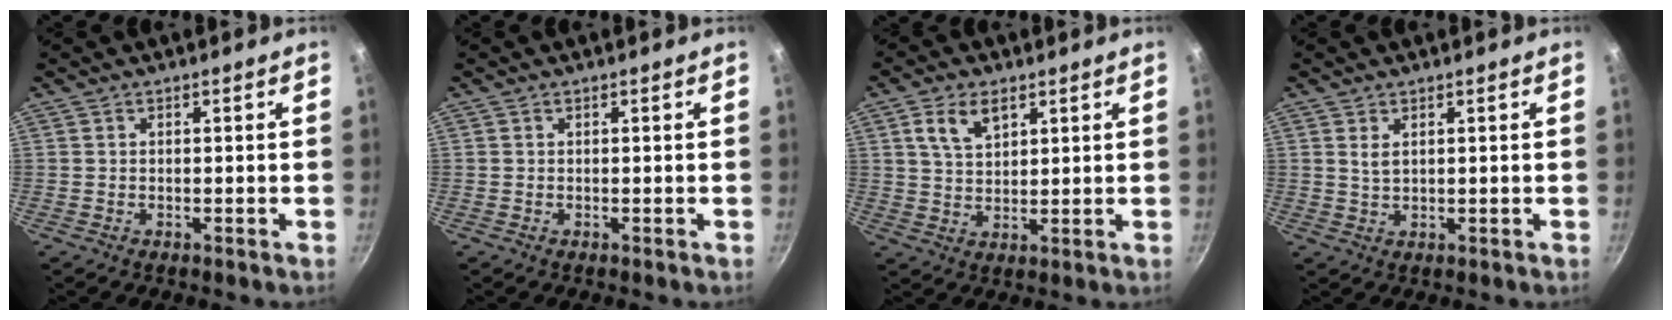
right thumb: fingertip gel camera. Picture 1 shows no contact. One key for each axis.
{"total": 0.0}
{"total": 6.8, "fx": 3.2, "fy": 4.0, "fz": 4.5, "tx": -0.071, "ty": -0.009, "tz": 0.062}
{"total": 2.1, "fx": 0.9, "fy": 1.1, "fz": 1.5, "tx": -0.027, "ty": -0.006, "tz": 0.020}